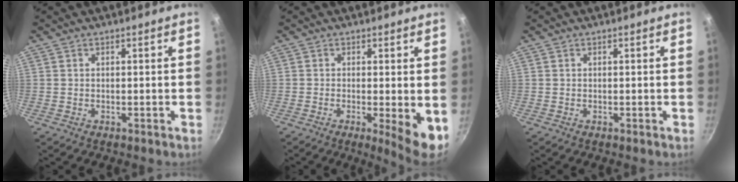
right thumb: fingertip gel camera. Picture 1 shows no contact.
{"total": 6.3, "force": [-0.8, 1.2, 6.1], "torque": [-0.083, -0.014, -0.009]}
{"total": 0.0}